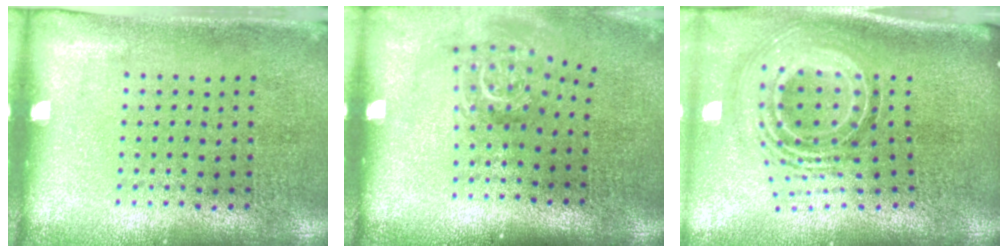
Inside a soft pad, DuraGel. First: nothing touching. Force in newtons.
{"total": 1.8, "press": 1.3, "slide": 1.2}
{"total": 2.3, "press": 1.5, "slide": 1.7}